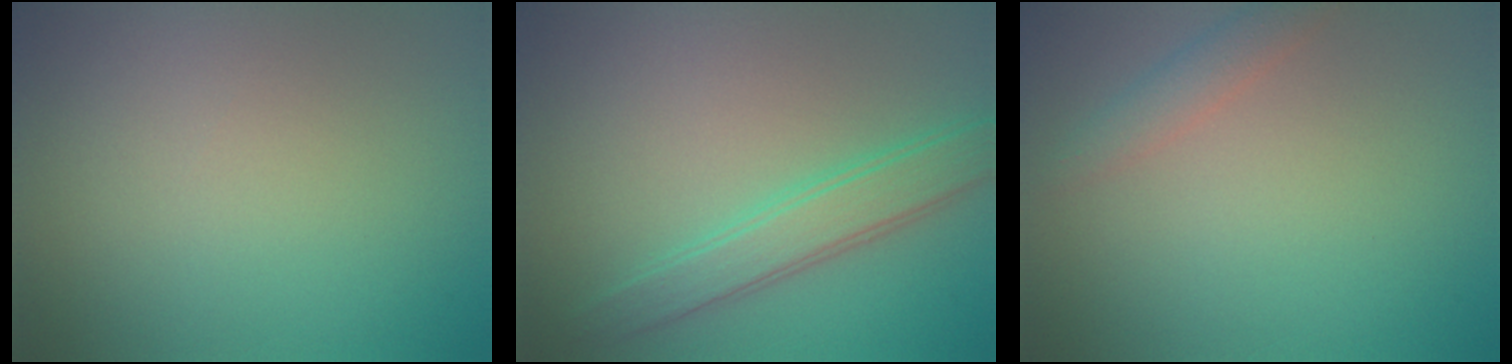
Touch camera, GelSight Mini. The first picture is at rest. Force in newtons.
{"total": 3.4, "press": 3.4, "slide": 0.1}
{"total": 1.8, "press": 1.8, "slide": 0.1}